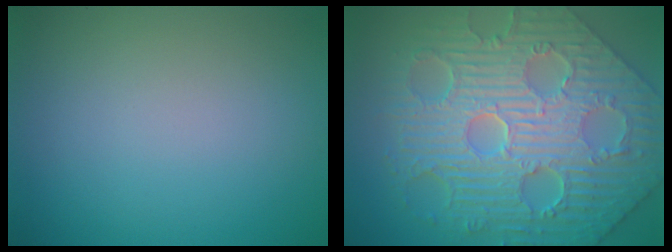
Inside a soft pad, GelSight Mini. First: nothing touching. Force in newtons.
{"total": 11.5, "press": 7.9, "slide": 8.4}